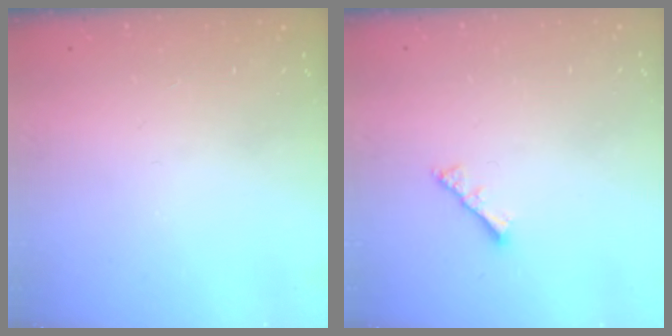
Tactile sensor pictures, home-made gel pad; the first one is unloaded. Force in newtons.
{"total": 2.8, "press": 2.8, "slide": 0.6}